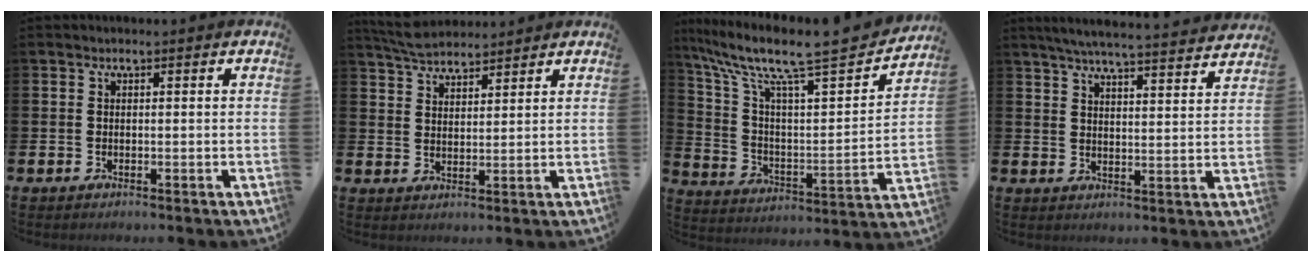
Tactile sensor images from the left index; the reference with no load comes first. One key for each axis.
{"total": 4.7, "fx": 4.6, "fy": 0.7, "fz": 0.6, "tx": -0.016, "ty": -0.019, "tz": 0.083}
{"total": 10.8, "fx": 9.1, "fy": 2.2, "fz": 5.5, "tx": -0.131, "ty": -0.072, "tz": 0.141}
{"total": 5.9, "fx": 5.7, "fy": -0.1, "fz": 1.6, "tx": -0.039, "ty": -0.039, "tz": 0.098}